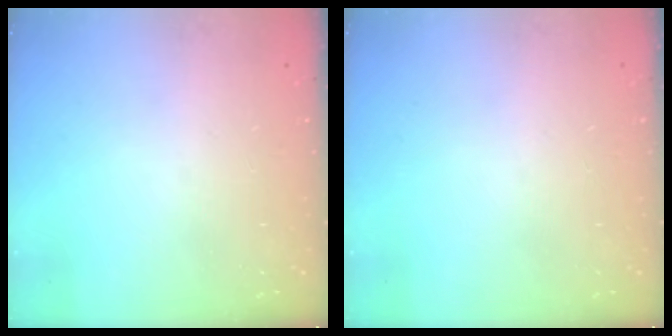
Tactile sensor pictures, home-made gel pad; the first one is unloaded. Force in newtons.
{"total": 0.0}